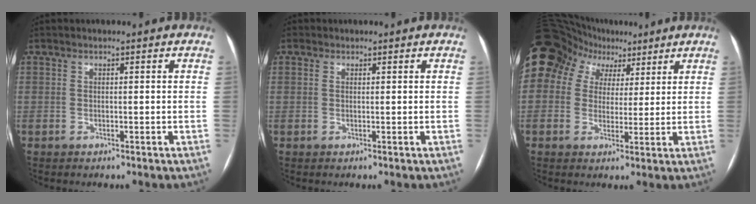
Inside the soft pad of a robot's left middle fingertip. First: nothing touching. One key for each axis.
{"total": 0.9, "fx": -0.3, "fy": -0.6, "fz": -0.5, "tx": 0.014, "ty": -0.008, "tz": -0.008}
{"total": 21.0, "fx": 11.5, "fy": 15.8, "fz": 7.8, "tx": -0.238, "ty": 0.093, "tz": 0.211}